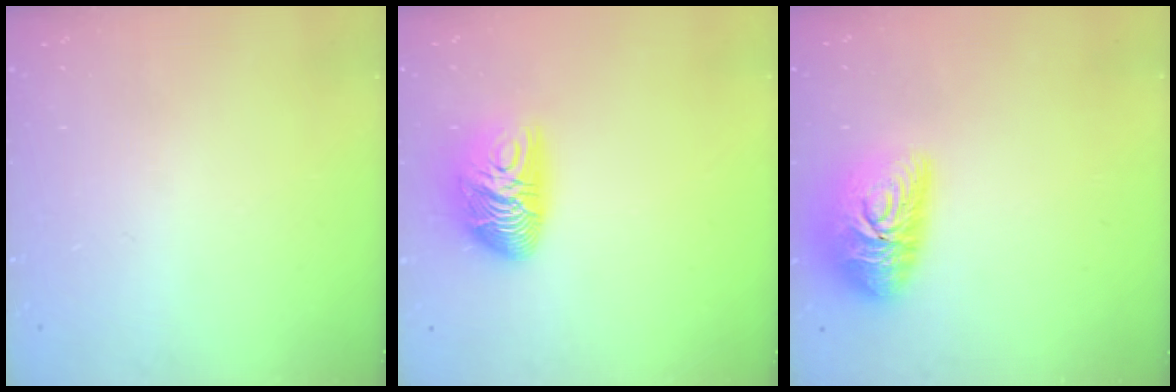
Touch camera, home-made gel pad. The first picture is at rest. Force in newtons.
{"total": 12.4, "press": 12.4, "slide": 1.0}
{"total": 15.0, "press": 14.9, "slide": 1.0}